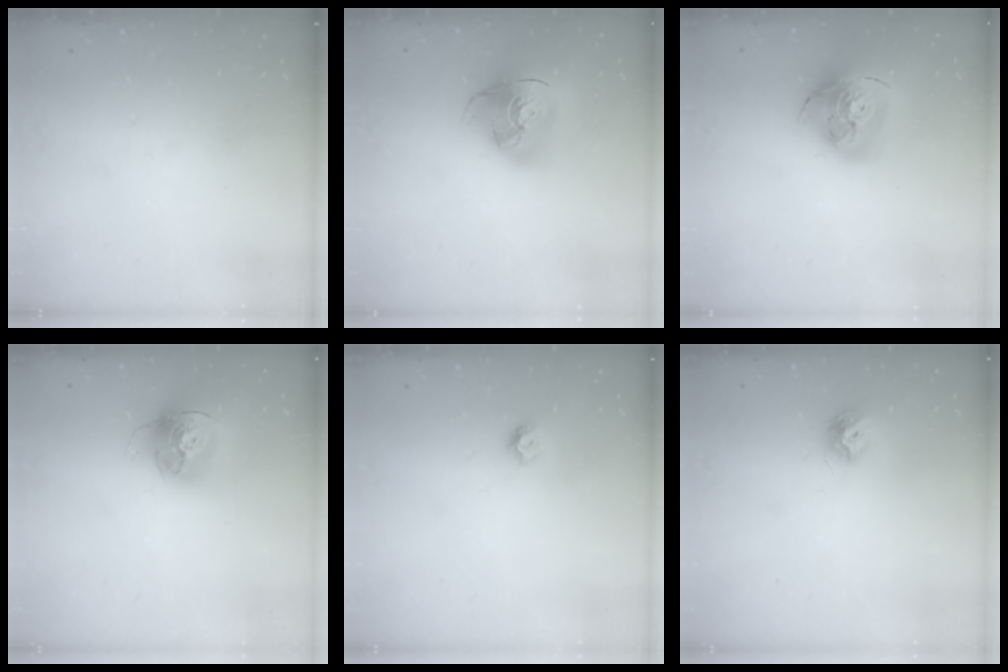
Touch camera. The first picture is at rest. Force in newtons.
{"total": 17.2, "press": 17.1, "slide": 2.0}
{"total": 19.9, "press": 19.8, "slide": 2.2}
{"total": 15.7, "press": 15.6, "slide": 1.6}
{"total": 5.6, "press": 5.6, "slide": 0.7}
{"total": 8.0, "press": 8.0, "slide": 0.5}